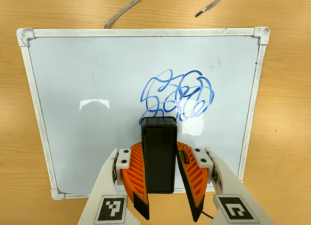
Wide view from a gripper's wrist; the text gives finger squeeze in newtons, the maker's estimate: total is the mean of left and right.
{"total": 6.1, "left": 5.5, "right": 6.7}